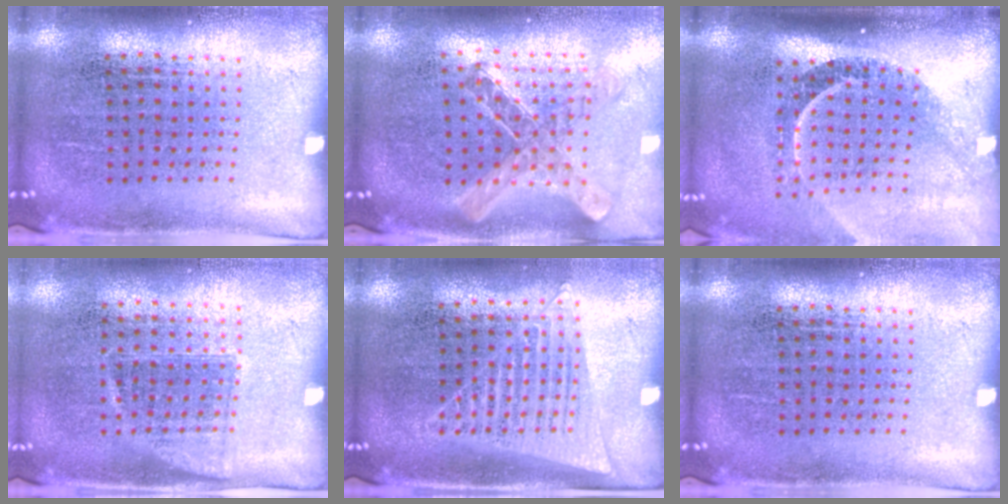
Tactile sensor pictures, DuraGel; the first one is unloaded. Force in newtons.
{"total": 1.1, "press": 1.1, "slide": 0.2}
{"total": 2.3, "press": 1.6, "slide": 1.6}
{"total": 0.9, "press": 0.8, "slide": 0.5}
{"total": 1.2, "press": 1.2, "slide": 0.4}
{"total": 0.0}